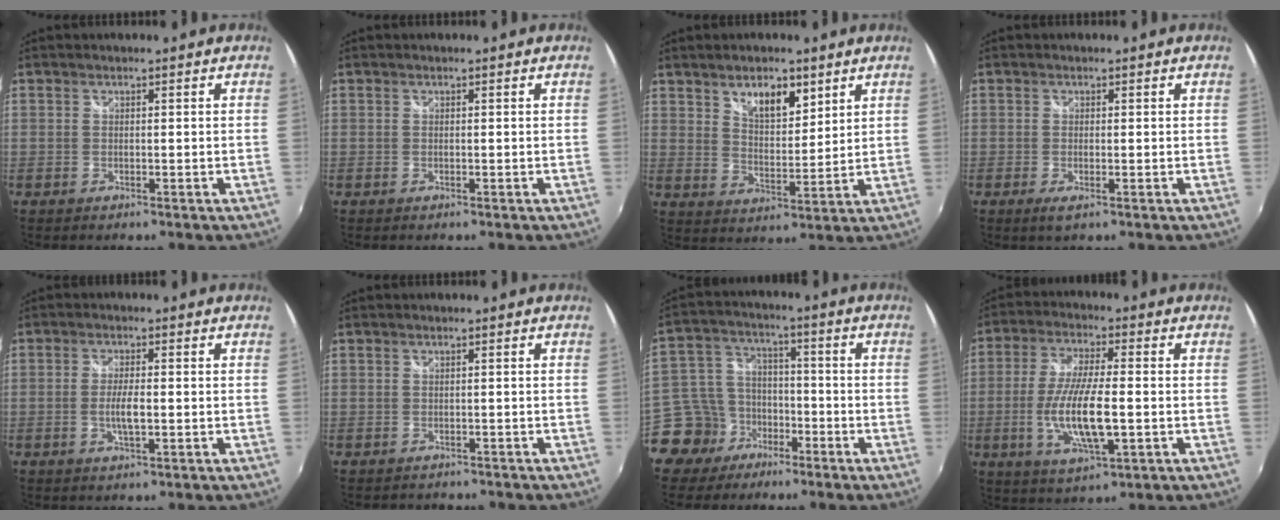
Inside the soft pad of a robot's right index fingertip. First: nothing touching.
{"total": 0.0}
{"total": 7.6, "force": [4.9, 3.4, 4.7], "torque": [-0.066, 0.001, 0.085]}
{"total": 1.9, "force": [-0.7, 0.2, 1.8], "torque": [-0.034, -0.006, -0.009]}
{"total": 3.8, "force": [-0.8, 0.7, 3.7], "torque": [-0.070, -0.003, -0.015]}
{"total": 1.8, "force": [-1.5, 1.0, 0.1], "torque": [-0.004, -0.001, -0.020]}
{"total": 10.3, "force": [-6.5, 7.7, 2.0], "torque": [-0.070, 0.030, -0.113]}
{"total": 12.9, "force": [-2.7, 3.2, 12.2], "torque": [-0.242, -0.011, -0.049]}